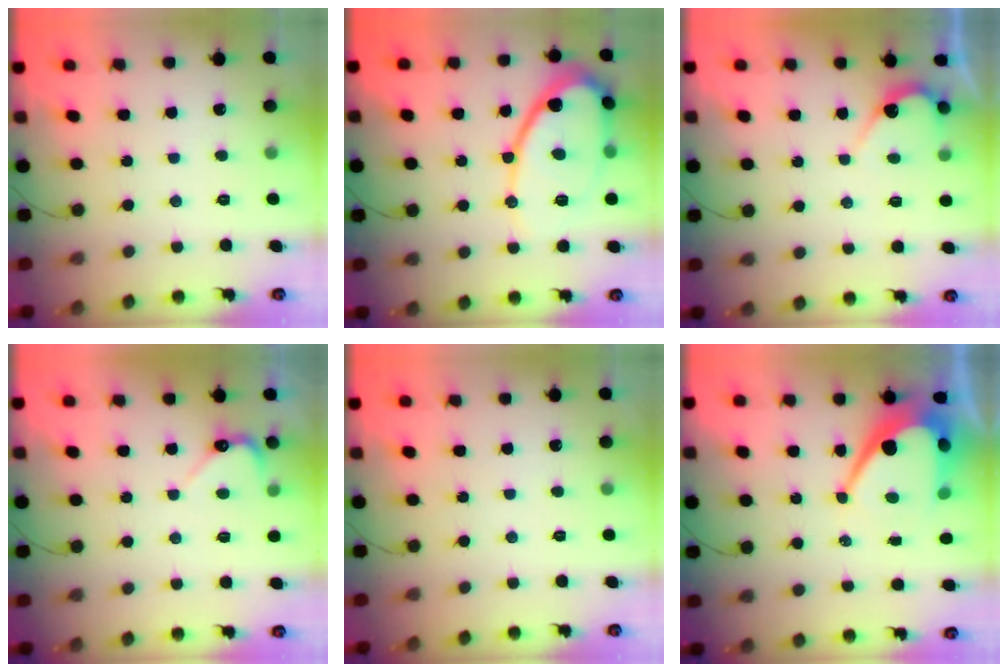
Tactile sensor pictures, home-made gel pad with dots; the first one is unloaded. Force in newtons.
{"total": 14.1, "press": 14.0, "slide": 1.7}
{"total": 6.5, "press": 6.5, "slide": 0.5}
{"total": 3.4, "press": 3.4, "slide": 0.3}
{"total": 0.0}
{"total": 13.6, "press": 13.6, "slide": 1.0}